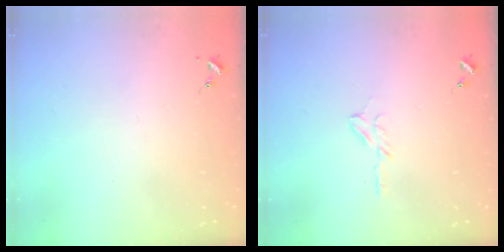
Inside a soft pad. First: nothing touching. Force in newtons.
{"total": 5.5, "press": 5.5, "slide": 0.5}